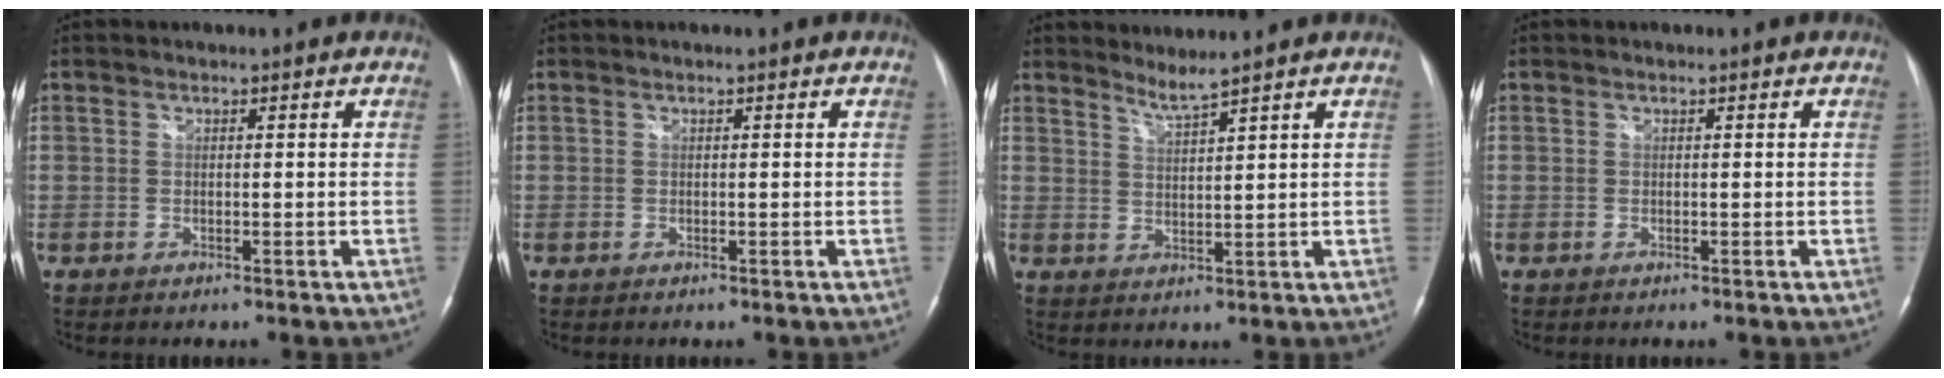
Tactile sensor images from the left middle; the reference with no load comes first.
{"total": 0.0}
{"total": 2.6, "force": [2.4, -1.1, 0.5], "torque": [-0.015, -0.012, 0.051]}
{"total": 0.0}